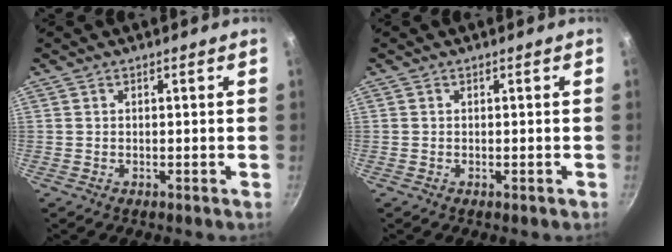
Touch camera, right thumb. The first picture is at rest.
{"total": 0.5, "force": [-0.3, 0.1, 0.4], "torque": [-0.004, 0.001, -0.004]}